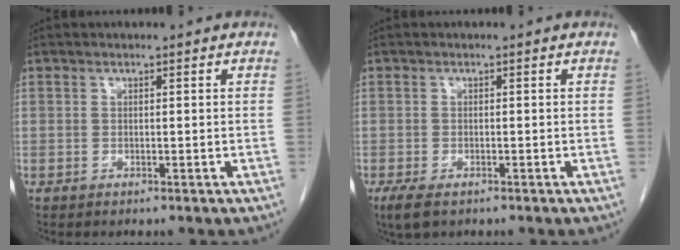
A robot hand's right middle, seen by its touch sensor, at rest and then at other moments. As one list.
[{"total": 3.1, "force": [-1.9, 1.2, 2.1], "torque": [-0.049, -0.008, -0.029]}]